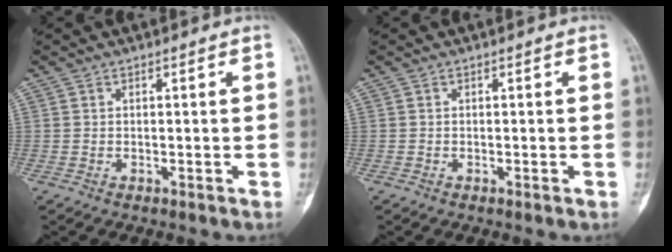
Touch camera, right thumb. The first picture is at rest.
{"total": 0.0}